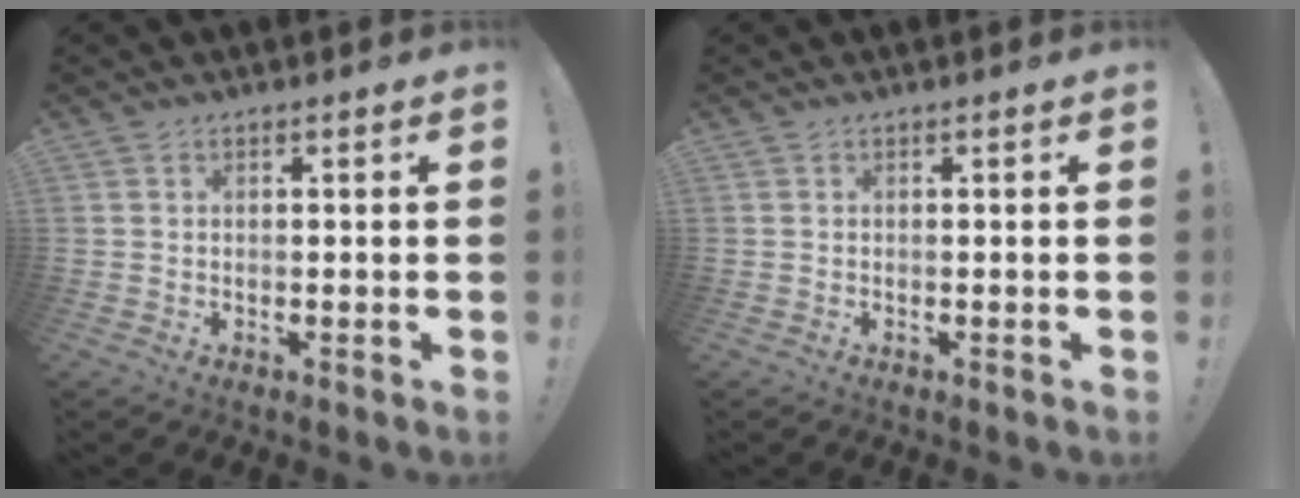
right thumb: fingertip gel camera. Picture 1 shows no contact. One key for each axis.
{"total": 0.0}